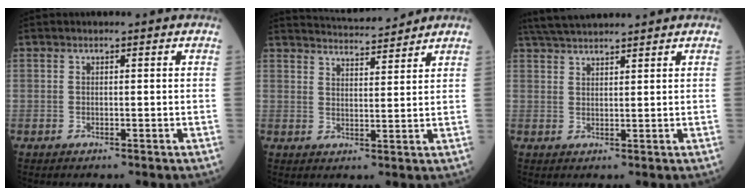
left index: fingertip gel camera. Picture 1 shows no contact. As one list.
[{"total": 9.1, "force": [8.9, 0.2, 2.1], "torque": [-0.038, 0.012, 0.131]}, {"total": 6.9, "force": [6.4, 0.2, 2.5], "torque": [-0.045, 0.037, 0.113]}]